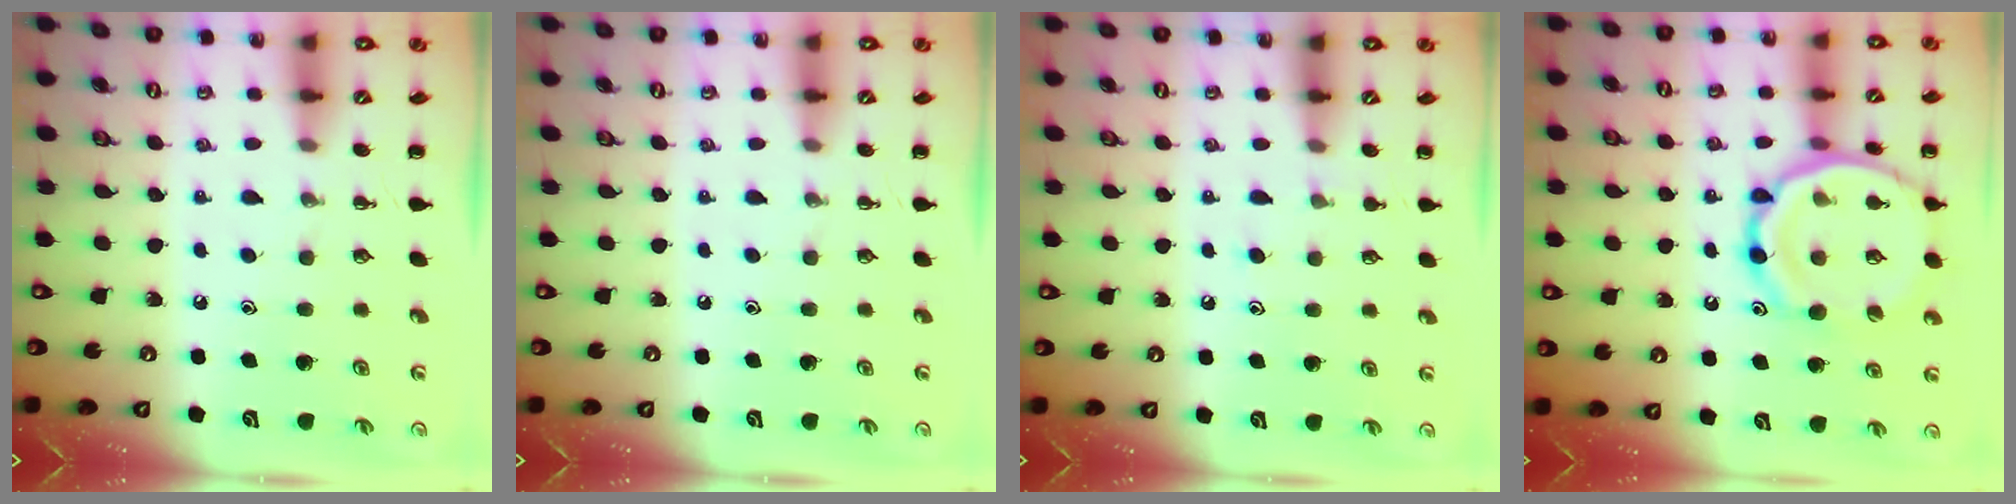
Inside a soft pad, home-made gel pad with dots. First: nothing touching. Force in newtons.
{"total": 0.0}
{"total": 4.9, "press": 4.7, "slide": 1.1}
{"total": 18.5, "press": 18.3, "slide": 2.4}